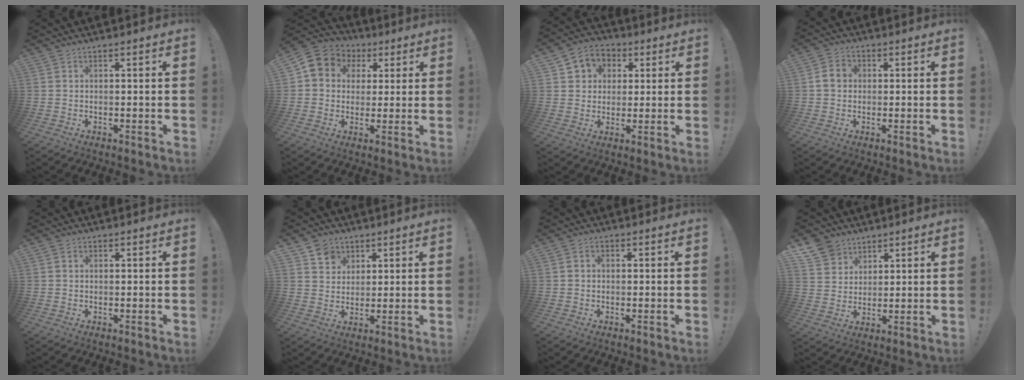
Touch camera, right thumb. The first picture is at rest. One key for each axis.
{"total": 8.3, "fx": 2.3, "fy": 7.4, "fz": 2.8, "tx": -0.041, "ty": -0.006, "tz": 0.048}
{"total": 7.3, "fx": 1.4, "fy": 6.9, "fz": 1.8, "tx": -0.021, "ty": -0.005, "tz": 0.031}
{"total": 5.3, "fx": 0.2, "fy": 4.5, "fz": 2.8, "tx": -0.051, "ty": 0.018, "tz": 0.009}
{"total": 0.8, "fx": 0.1, "fy": 0.7, "fz": 0.1, "tx": 0.002, "ty": 0.001, "tz": 0.001}
{"total": 6.7, "fx": 3.7, "fy": 5.5, "fz": 1.0, "tx": -0.003, "ty": -0.027, "tz": 0.071}
{"total": 1.3, "fx": -0.3, "fy": 1.1, "fz": 0.7, "tx": -0.005, "ty": 0.000, "tz": -0.007}
{"total": 8.2, "fx": 5.6, "fy": 5.9, "fz": 1.1, "tx": -0.016, "ty": -0.046, "tz": 0.111}